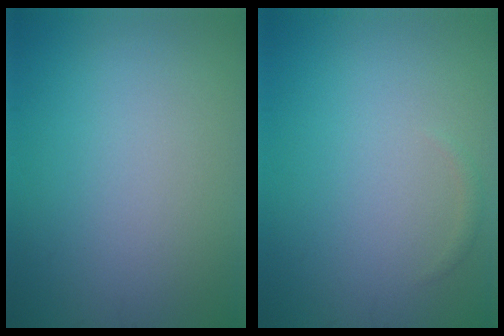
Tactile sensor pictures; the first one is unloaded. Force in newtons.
{"total": 0.6, "press": 0.6, "slide": 0.0}